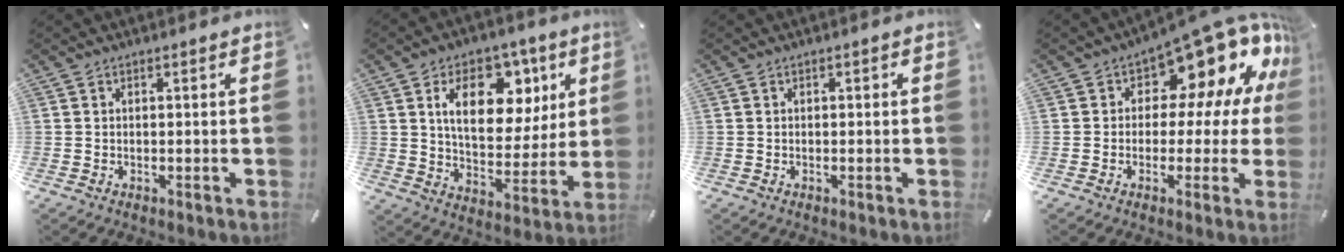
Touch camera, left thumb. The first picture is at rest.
{"total": 17.2, "force": [7.1, 11.1, 11.1], "torque": [-0.167, -0.014, 0.121]}
{"total": 0.0}
{"total": 14.1, "force": [8.6, 7.4, 8.4], "torque": [-0.119, -0.080, 0.145]}